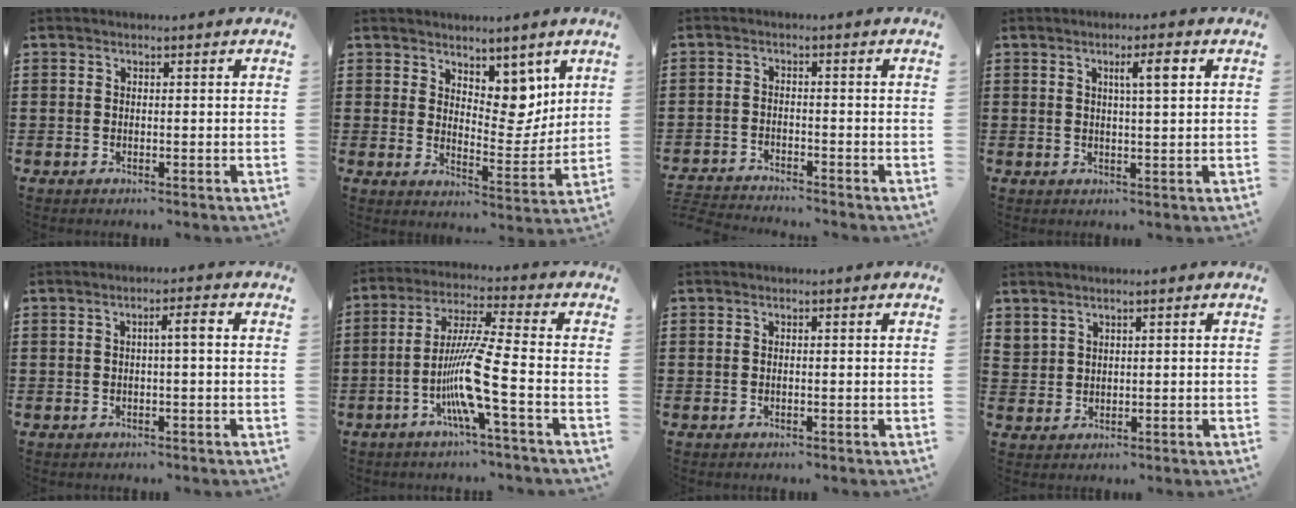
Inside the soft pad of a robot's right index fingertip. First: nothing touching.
{"total": 7.0, "force": [5.0, 3.9, 3.0], "torque": [-0.049, -0.027, 0.087]}
{"total": 2.7, "force": [-2.7, 0.0, -0.1], "torque": [-0.004, -0.001, -0.058]}
{"total": 3.9, "force": [1.3, 0.4, 3.6], "torque": [-0.057, 0.000, 0.014]}
{"total": 2.4, "force": [0.1, 0.1, 2.4], "torque": [-0.043, 0.001, -0.001]}
{"total": 10.1, "force": [-3.5, 0.0, 9.4], "torque": [-0.196, -0.014, -0.075]}
{"total": 0.0}
{"total": 2.0, "force": [1.7, 1.0, 0.2], "torque": [-0.009, 0.002, 0.034]}